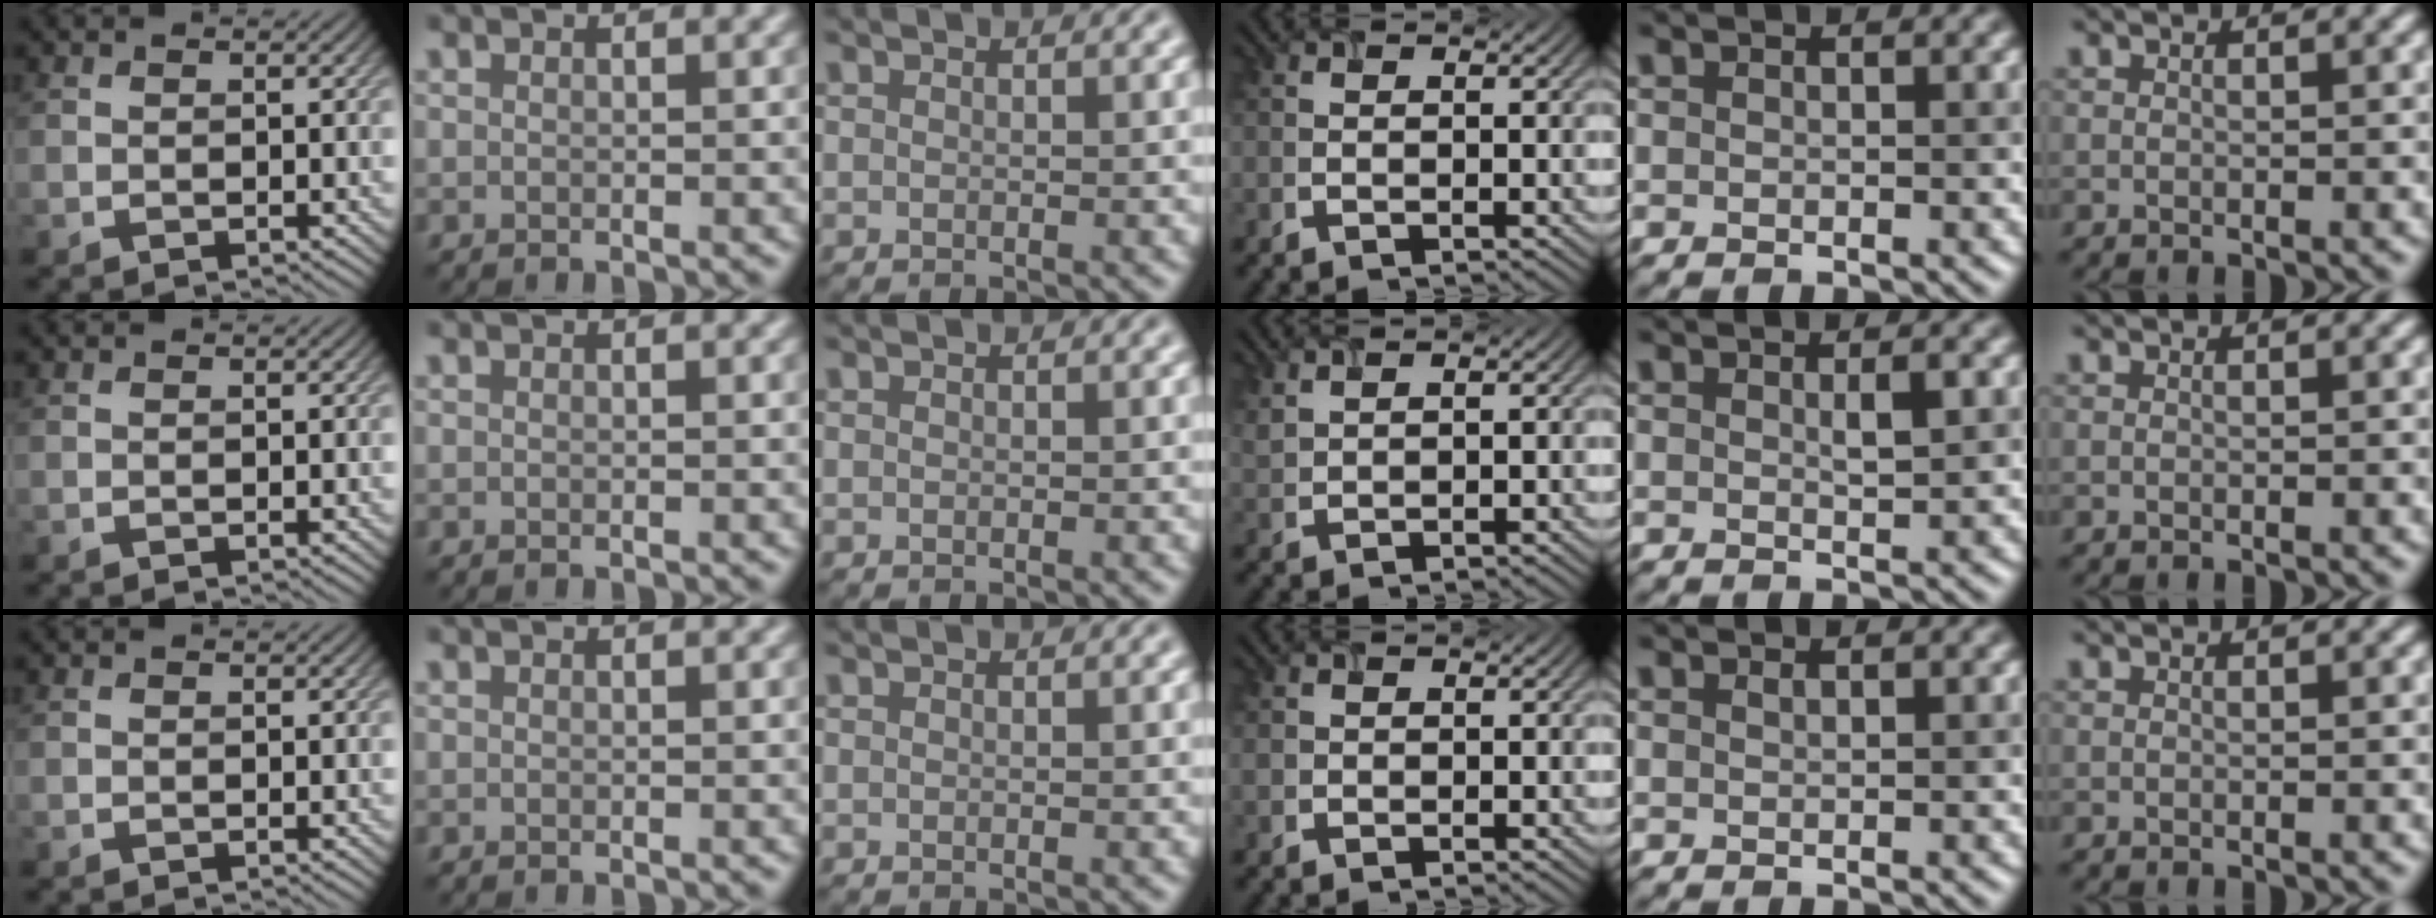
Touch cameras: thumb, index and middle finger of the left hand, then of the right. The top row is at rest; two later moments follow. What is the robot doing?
{"motion": "close", "object": "airpods case & airpods"}